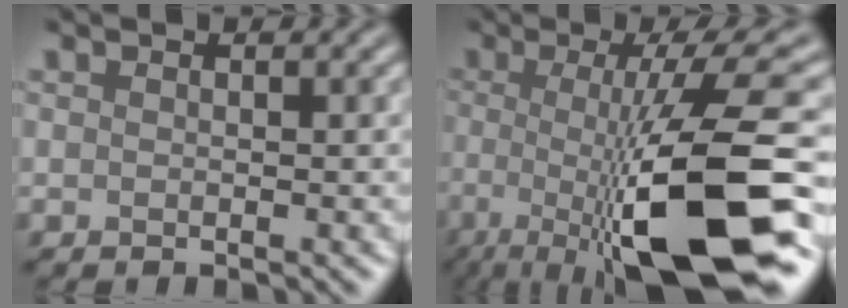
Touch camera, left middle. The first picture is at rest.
{"total": 13.2, "force": [-3.2, 3.2, 12.4], "torque": [-0.178, -0.007, -0.059]}